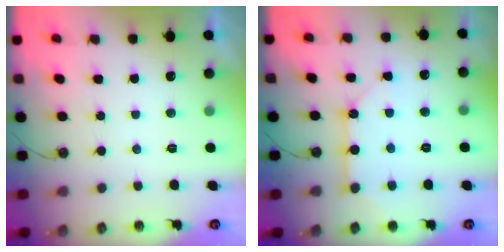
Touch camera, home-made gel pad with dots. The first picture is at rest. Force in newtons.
{"total": 10.4, "press": 10.4, "slide": 0.9}